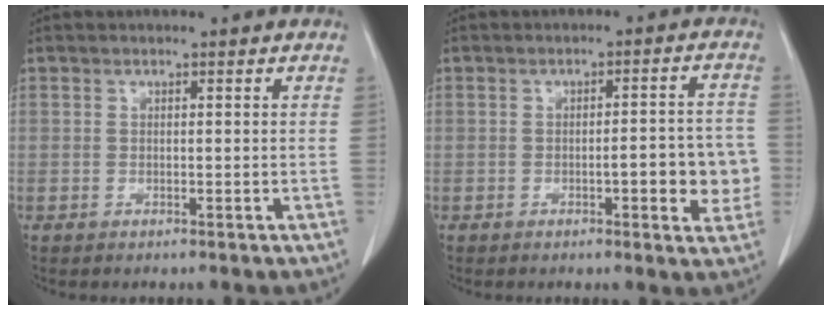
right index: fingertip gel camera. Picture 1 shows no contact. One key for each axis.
{"total": 7.1, "fx": -1.7, "fy": 1.8, "fz": 6.7, "tx": -0.079, "ty": 0.013, "tz": -0.019}